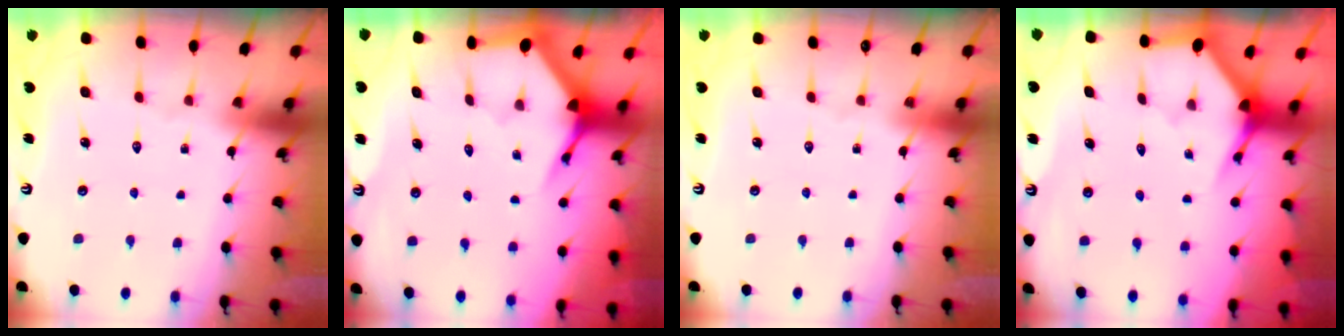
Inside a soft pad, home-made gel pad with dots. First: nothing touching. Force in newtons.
{"total": 3.7, "press": 3.6, "slide": 0.5}
{"total": 0.0}
{"total": 3.5, "press": 3.4, "slide": 0.2}